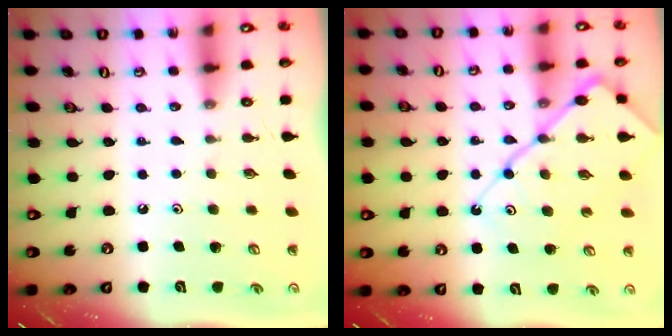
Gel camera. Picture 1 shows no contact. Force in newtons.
{"total": 13.0, "press": 12.9, "slide": 1.3}